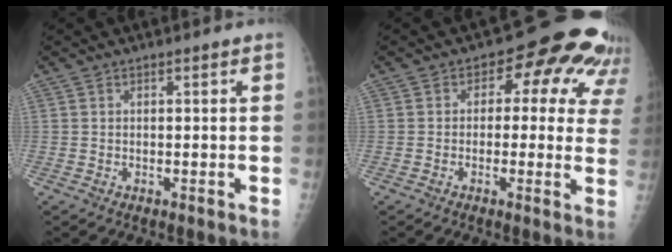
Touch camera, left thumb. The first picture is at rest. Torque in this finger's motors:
{"motor_torque": [0.01, 0.49, 0.18, 0.03, 0.08]}